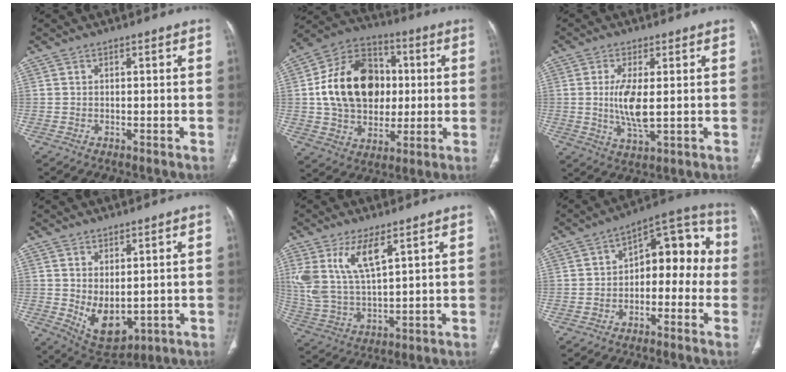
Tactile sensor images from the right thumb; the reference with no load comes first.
{"total": 21.3, "force": [1.8, 16.0, 13.9], "torque": [-0.209, 0.021, 0.037]}
{"total": 7.4, "force": [0.3, 2.5, 7.0], "torque": [-0.148, -0.017, 0.010]}
{"total": 8.7, "force": [-0.3, 5.1, 7.1], "torque": [-0.101, -0.014, 0.024]}
{"total": 11.1, "force": [5.4, 4.1, 8.8], "torque": [-0.190, -0.022, 0.120]}
{"total": 13.1, "force": [-1.1, 8.0, 10.4], "torque": [-0.086, 0.057, -0.030]}